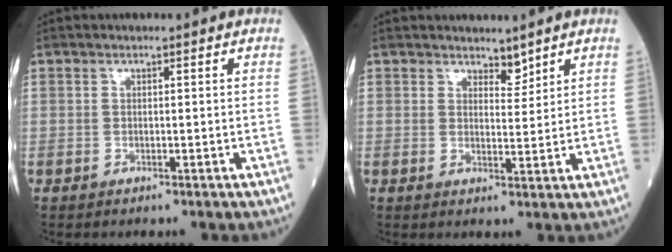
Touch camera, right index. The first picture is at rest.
{"total": 2.2, "force": [2.1, 0.6, 0.4], "torque": [-0.003, -0.003, 0.036]}